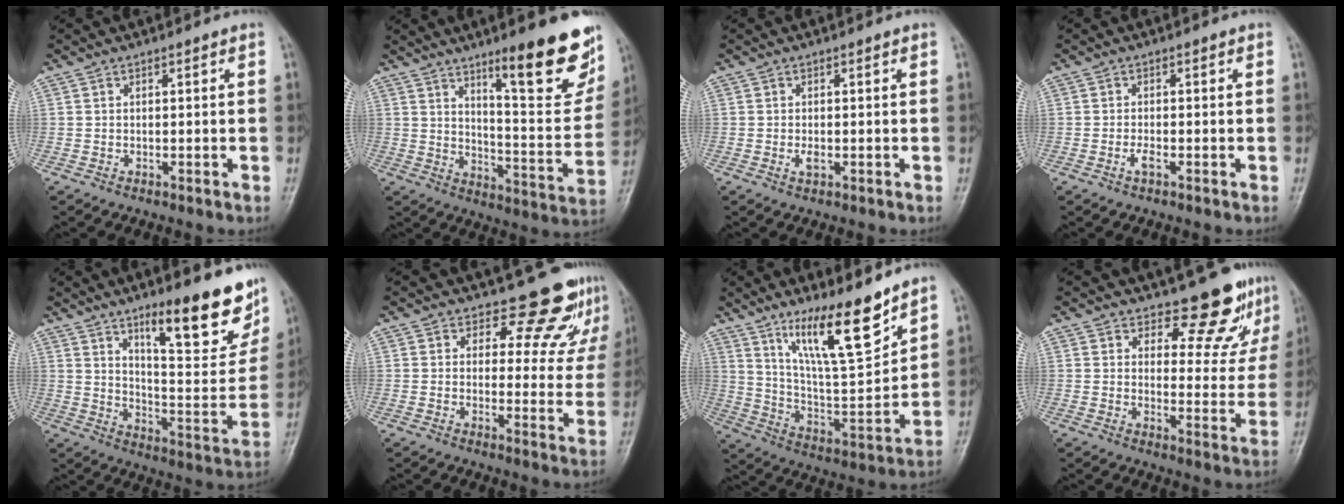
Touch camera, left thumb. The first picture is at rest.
{"total": 19.3, "force": [12.1, 4.0, 14.4], "torque": [-0.155, -0.080, 0.181]}
{"total": 1.4, "force": [-0.3, 0.8, 1.1], "torque": [-0.021, -0.003, -0.005]}
{"total": 1.5, "force": [-0.7, 0.5, 1.2], "torque": [-0.026, -0.002, -0.016]}
{"total": 19.4, "force": [12.5, 5.3, 13.9], "torque": [-0.148, -0.080, 0.191]}
{"total": 10.5, "force": [9.1, 4.7, 2.1], "torque": [0.020, -0.068, 0.096]}
{"total": 16.5, "force": [11.2, 3.6, 11.5], "torque": [-0.171, -0.077, 0.208]}
{"total": 9.9, "force": [8.6, 3.7, 3.2], "torque": [-0.005, -0.080, 0.103]}